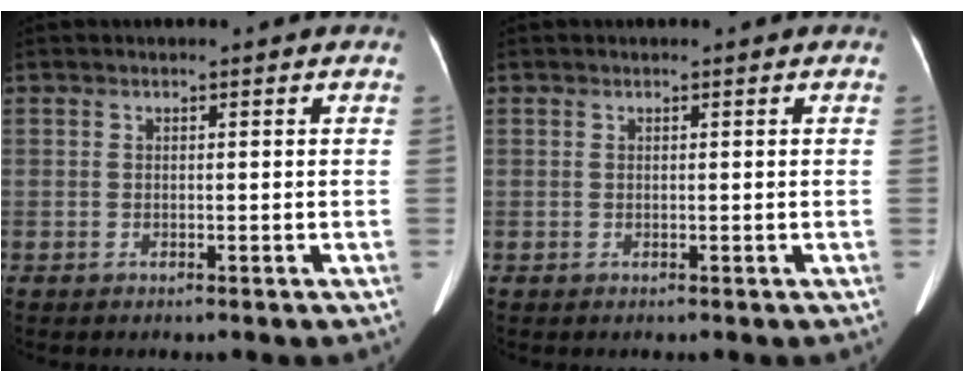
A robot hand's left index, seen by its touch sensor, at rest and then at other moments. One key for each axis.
{"total": 0.0}